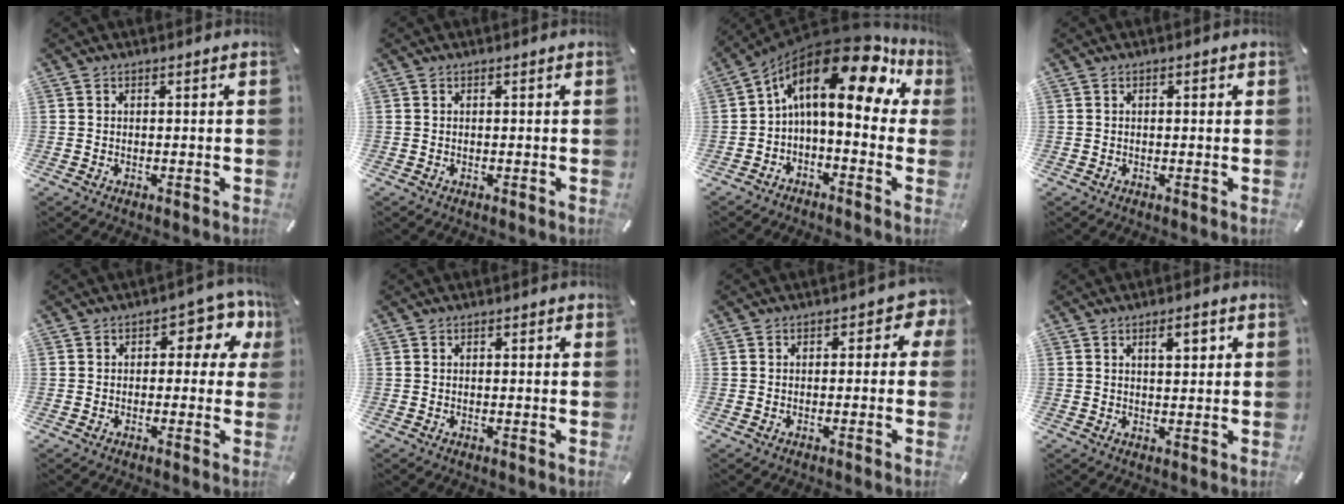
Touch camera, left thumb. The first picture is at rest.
{"total": 0.0}
{"total": 18.4, "force": [6.5, 8.5, 15.0], "torque": [-0.259, -0.056, 0.099]}
{"total": 0.7, "force": [0.0, 0.3, 0.6], "torque": [-0.011, 0.002, -0.001]}
{"total": 7.9, "force": [2.3, 4.6, 6.0], "torque": [-0.063, -0.015, 0.031]}
{"total": 0.0}
{"total": 4.2, "force": [0.1, 2.6, 3.2], "torque": [-0.040, 0.004, -0.005]}
{"total": 4.1, "force": [1.8, 1.7, 3.3], "torque": [-0.047, -0.002, 0.024]}